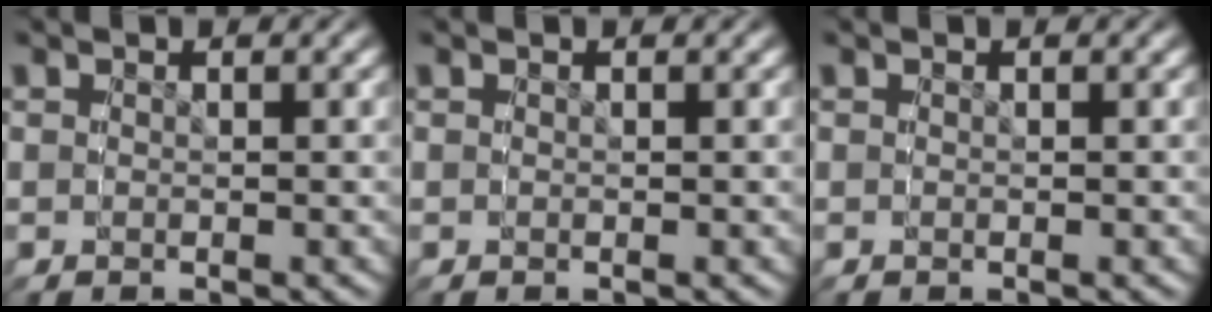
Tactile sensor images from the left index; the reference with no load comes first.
{"total": 0.0}
{"total": 0.0}